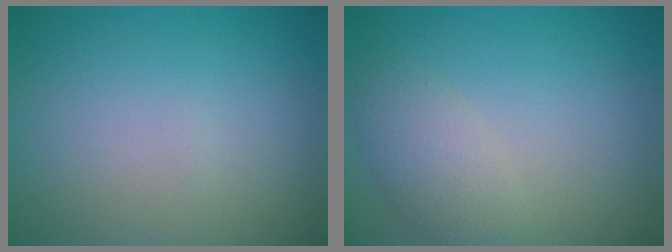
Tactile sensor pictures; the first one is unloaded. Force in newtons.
{"total": 3.0, "press": 3.0, "slide": 0.1}